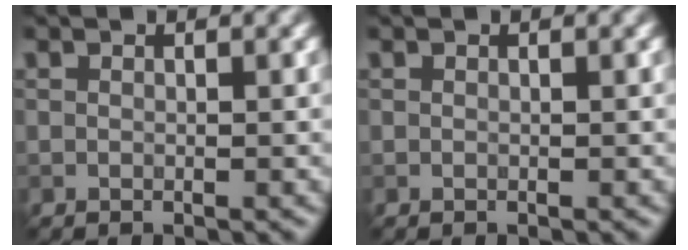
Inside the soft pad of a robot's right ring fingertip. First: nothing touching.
{"total": 0.0}